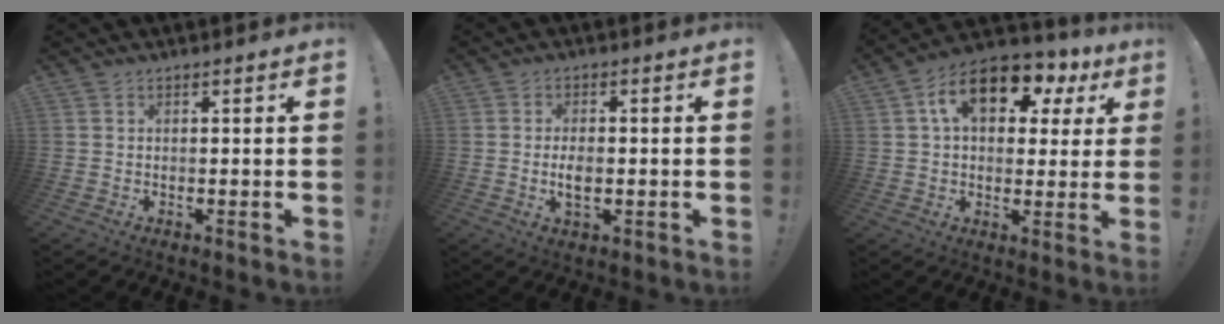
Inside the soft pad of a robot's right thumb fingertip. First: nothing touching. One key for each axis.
{"total": 4.3, "fx": -0.4, "fy": 2.4, "fz": 3.6, "tx": -0.058, "ty": -0.002, "tz": -0.011}
{"total": 16.0, "fx": 6.6, "fy": 9.1, "fz": 11.4, "tx": -0.176, "ty": -0.014, "tz": 0.112}